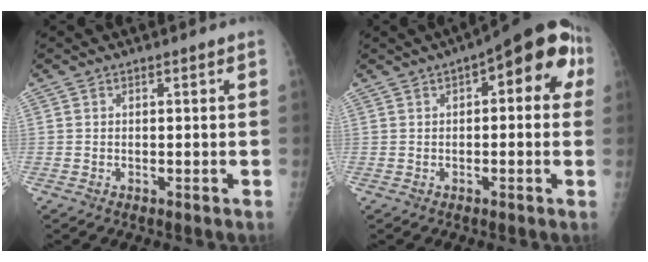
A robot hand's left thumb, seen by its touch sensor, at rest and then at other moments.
{"total": 12.8, "force": [3.8, 5.5, 10.9], "torque": [-0.101, 0.026, 0.035]}